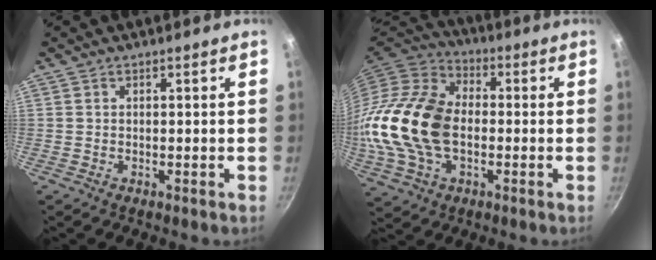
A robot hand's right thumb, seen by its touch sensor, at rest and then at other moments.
{"total": 20.4, "force": [-1.6, 13.6, 15.1], "torque": [-0.285, 0.030, -0.037]}